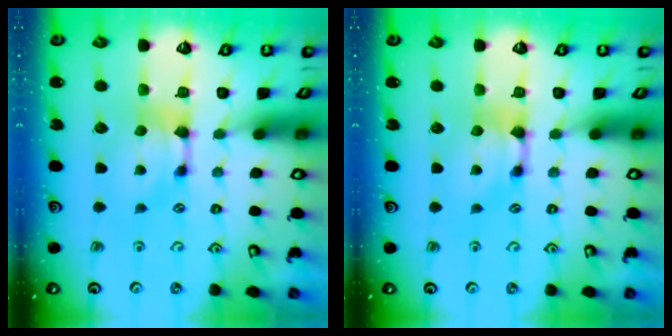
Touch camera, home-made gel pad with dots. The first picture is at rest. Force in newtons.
{"total": 0.6, "press": 0.0, "slide": 0.6}